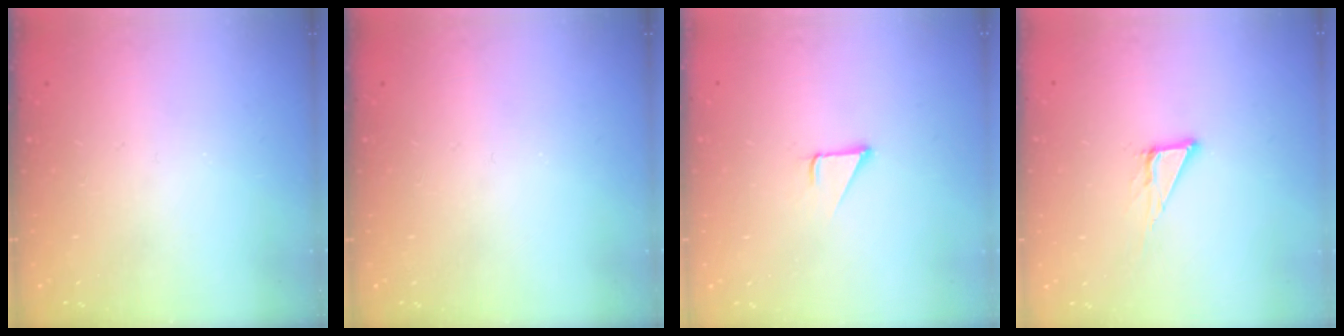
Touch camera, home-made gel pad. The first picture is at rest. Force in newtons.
{"total": 0.0}
{"total": 1.9, "press": 1.9, "slide": 0.1}
{"total": 5.6, "press": 5.6, "slide": 0.3}